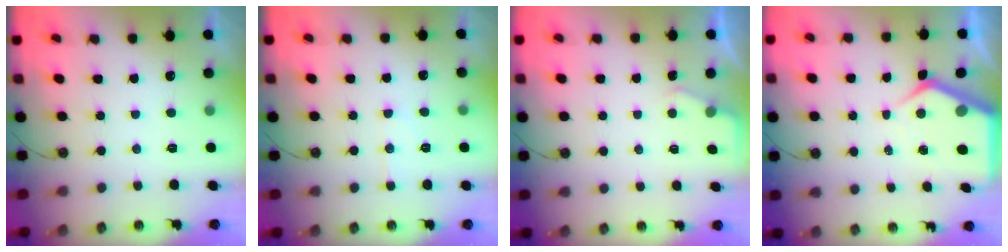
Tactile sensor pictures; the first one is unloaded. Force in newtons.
{"total": 6.1, "press": 6.1, "slide": 0.4}
{"total": 2.8, "press": 2.7, "slide": 0.4}
{"total": 7.1, "press": 7.1, "slide": 0.7}